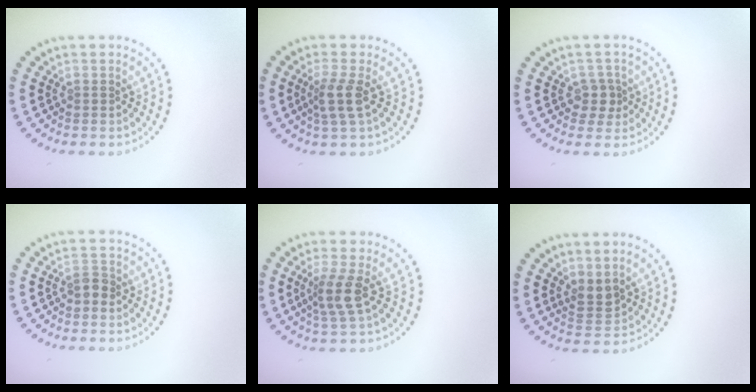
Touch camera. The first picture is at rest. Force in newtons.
{"total": 2.3, "press": 1.8, "slide": 1.4}
{"total": 2.0, "press": 1.7, "slide": 1.1}
{"total": 1.3, "press": 1.2, "slide": 0.4}
{"total": 2.9, "press": 2.3, "slide": 1.8}
{"total": 1.9, "press": 1.6, "slide": 1.0}